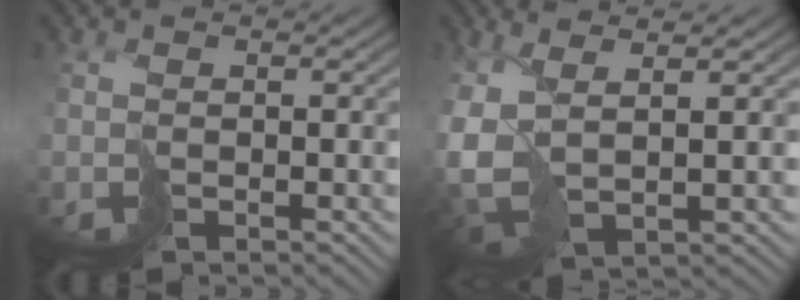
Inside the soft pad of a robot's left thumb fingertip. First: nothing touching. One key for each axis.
{"total": 6.5, "fx": 0.7, "fy": 3.3, "fz": 5.6, "tx": -0.147, "ty": -0.013, "tz": 0.013}